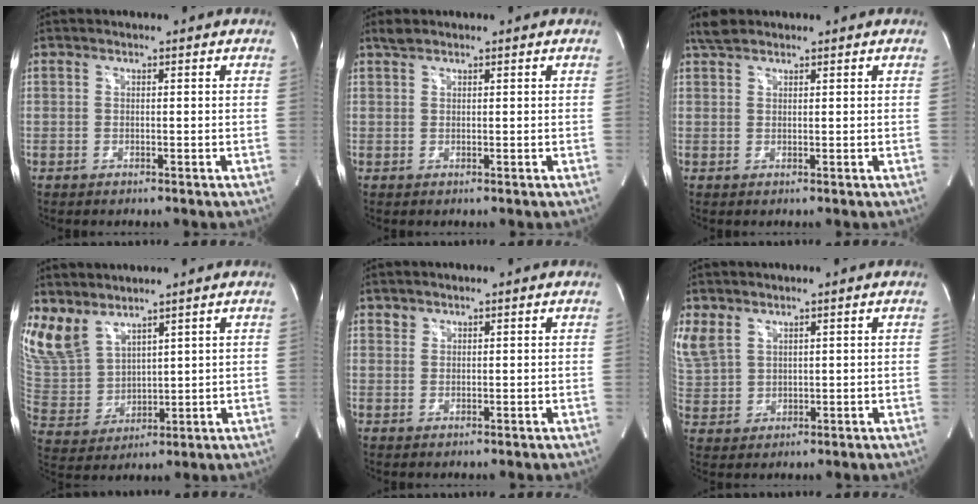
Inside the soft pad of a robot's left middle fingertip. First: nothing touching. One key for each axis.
{"total": 1.1, "fx": 1.0, "fy": 0.3, "fz": 0.4, "tx": -0.012, "ty": 0.010, "tz": 0.023}
{"total": 2.6, "fx": 2.2, "fy": 0.9, "fz": 0.9, "tx": -0.024, "ty": 0.014, "tz": 0.044}
{"total": 11.8, "fx": 9.4, "fy": 5.4, "fz": 4.8, "tx": -0.121, "ty": 0.001, "tz": 0.210}
{"total": 0.8, "fx": 0.7, "fy": 0.4, "fz": -0.1, "tx": 0.005, "ty": 0.000, "tz": 0.012}
{"total": 7.5, "fx": 4.6, "fy": 5.0, "fz": 3.1, "tx": -0.094, "ty": 0.011, "tz": 0.112}